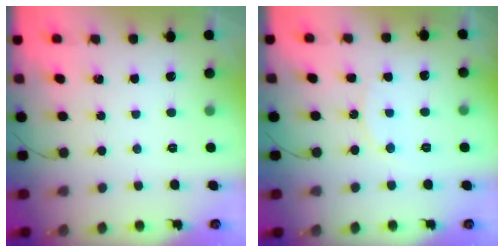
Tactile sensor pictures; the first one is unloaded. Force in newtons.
{"total": 8.2, "press": 8.2, "slide": 0.5}